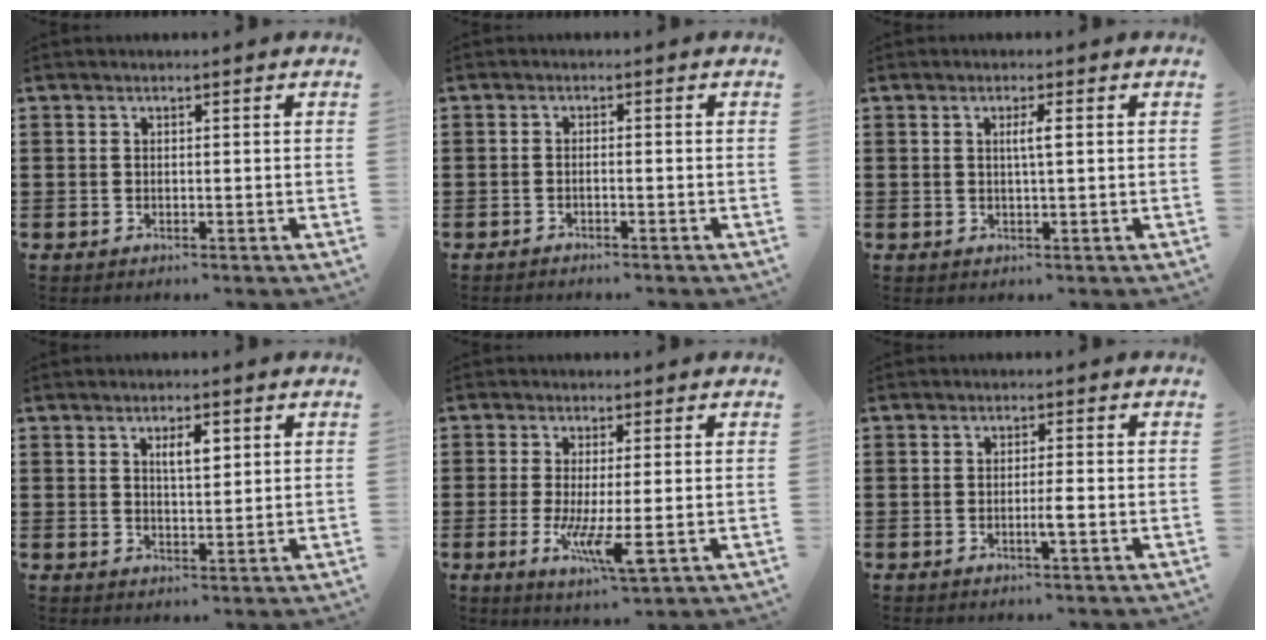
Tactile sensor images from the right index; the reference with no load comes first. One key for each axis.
{"total": 1.2, "fx": -1.1, "fy": -0.2, "fz": 0.5, "tx": -0.010, "ty": -0.004, "tz": -0.021}
{"total": 2.1, "fx": 0.4, "fy": 0.0, "fz": 2.0, "tx": -0.039, "ty": 0.000, "tz": 0.005}
{"total": 3.3, "fx": 1.4, "fy": 1.1, "fz": 2.8, "tx": -0.042, "ty": 0.000, "tz": 0.018}
{"total": 6.5, "fx": -1.7, "fy": 1.1, "fz": 6.2, "tx": -0.124, "ty": -0.021, "tz": -0.029}
{"total": 2.3, "fx": -0.8, "fy": 0.0, "fz": 2.2, "tx": -0.043, "ty": -0.005, "tz": -0.017}